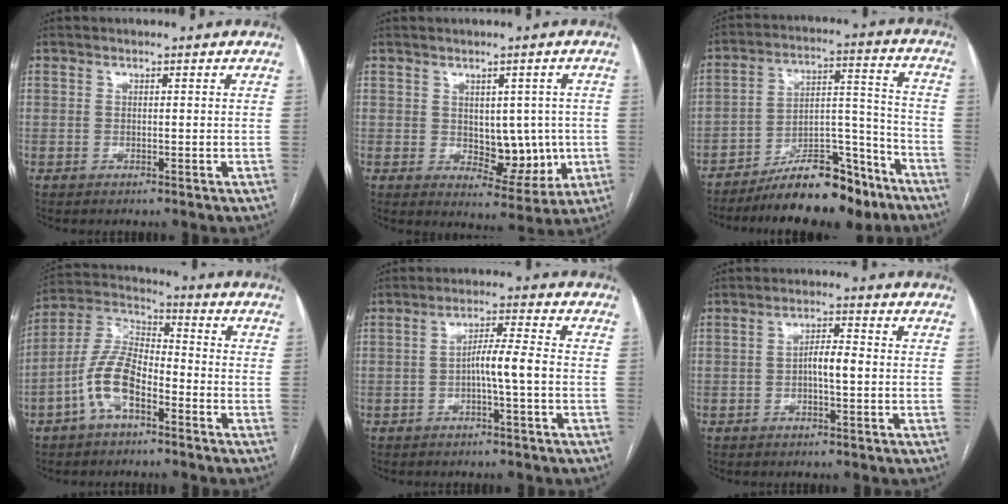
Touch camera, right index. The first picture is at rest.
{"total": 7.8, "force": [-0.2, 4.5, 6.3], "torque": [-0.069, 0.003, 0.014]}
{"total": 15.2, "force": [-12.0, 4.4, 8.2], "torque": [-0.115, 0.040, -0.191]}
{"total": 10.3, "force": [-4.5, 4.6, 8.0], "torque": [-0.184, 0.024, -0.089]}
{"total": 5.1, "force": [-1.2, -0.2, 4.9], "torque": [-0.085, 0.010, -0.021]}
{"total": 3.6, "force": [-0.5, 0.7, 3.5], "torque": [-0.059, 0.008, -0.008]}